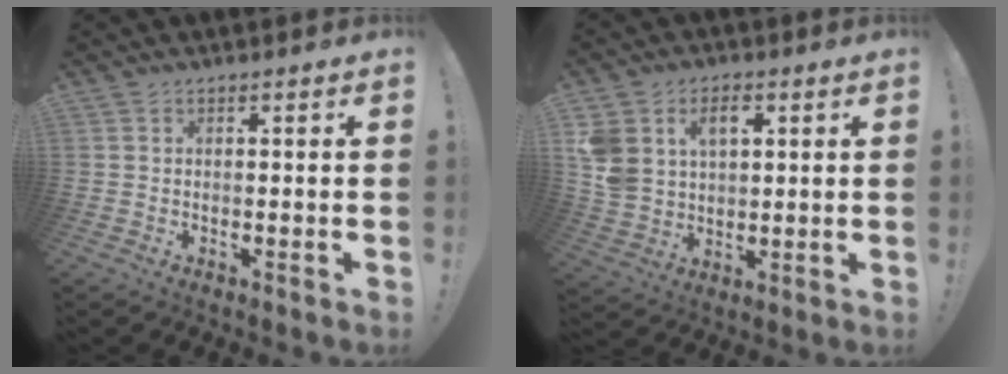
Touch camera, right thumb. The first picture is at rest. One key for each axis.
{"total": 9.3, "fx": 3.8, "fy": 7.0, "fz": 4.7, "tx": -0.087, "ty": -0.011, "tz": 0.075}